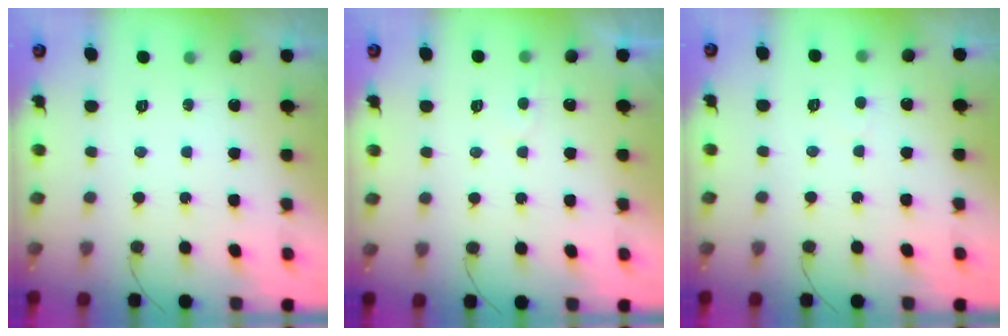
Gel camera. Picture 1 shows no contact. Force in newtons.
{"total": 3.0, "press": 3.0, "slide": 0.3}
{"total": 2.9, "press": 2.9, "slide": 0.3}